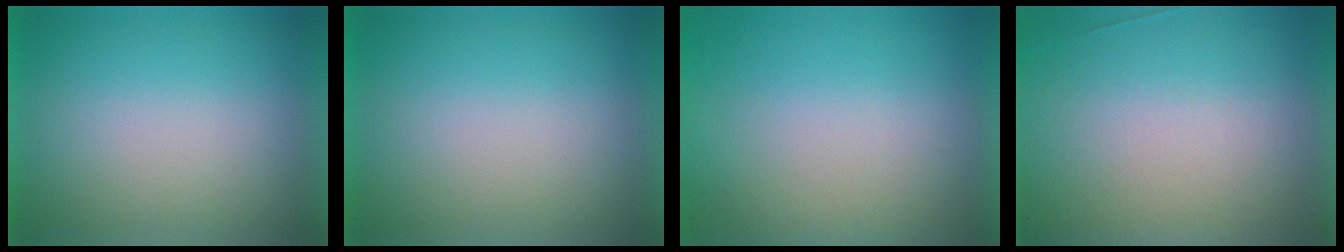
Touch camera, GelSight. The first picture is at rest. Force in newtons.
{"total": 0.0}
{"total": 8.1}
{"total": 4.6}